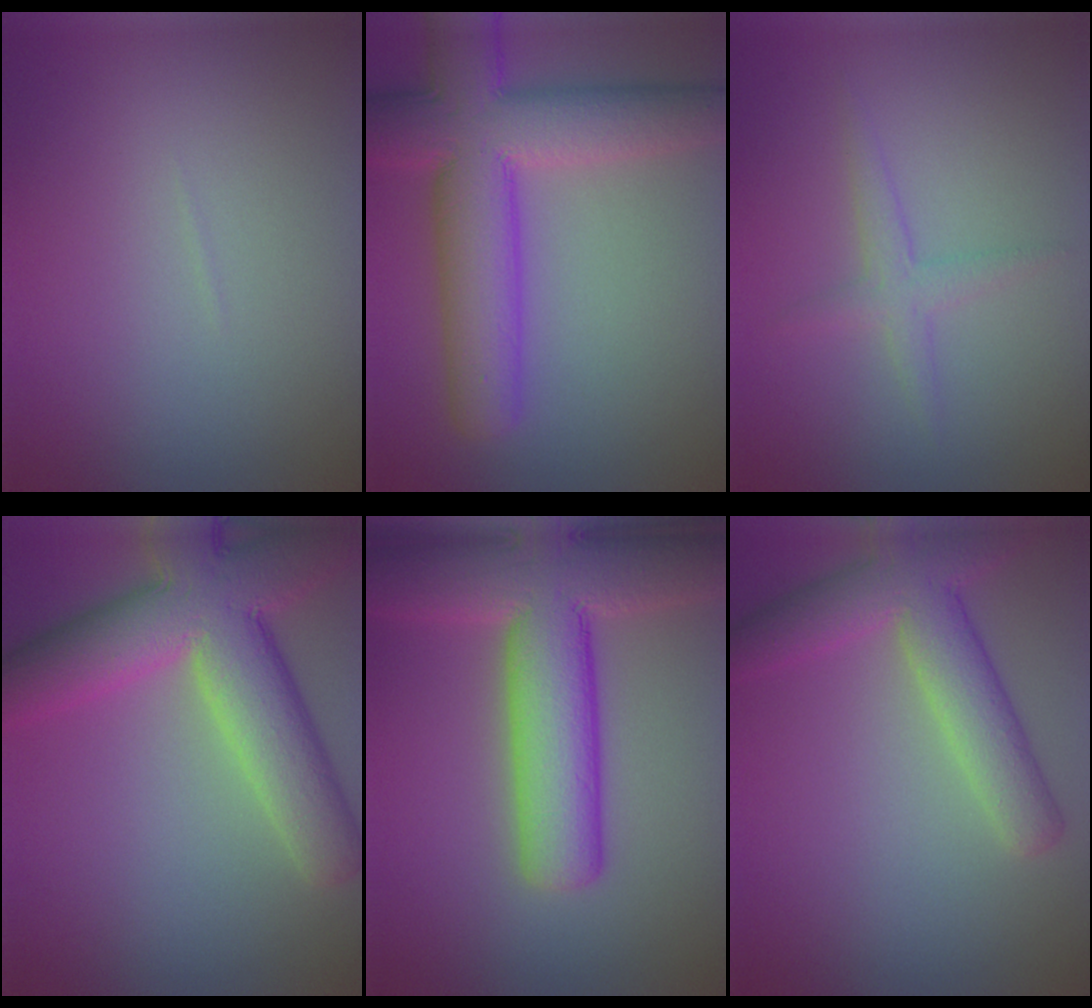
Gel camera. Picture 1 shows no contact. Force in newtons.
{"total": 10.0, "press": 10.0, "slide": 0.3}
{"total": 1.8, "press": 1.8, "slide": 0.1}
{"total": 10.8, "press": 10.8, "slide": 0.9}
{"total": 10.9, "press": 10.9, "slide": 0.7}
{"total": 6.0, "press": 6.0, "slide": 0.4}